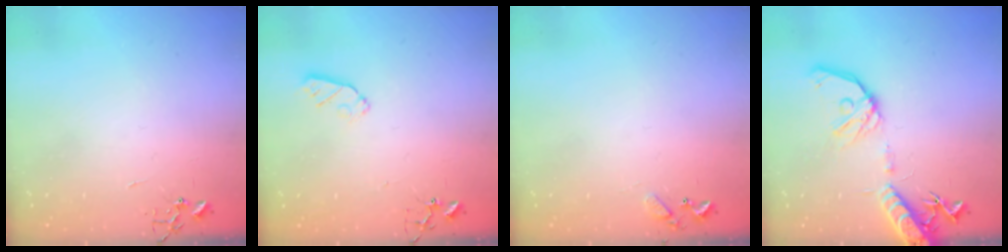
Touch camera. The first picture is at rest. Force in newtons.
{"total": 4.9, "press": 4.8, "slide": 0.6}
{"total": 5.5, "press": 5.5, "slide": 0.4}
{"total": 16.3, "press": 16.0, "slide": 3.2}